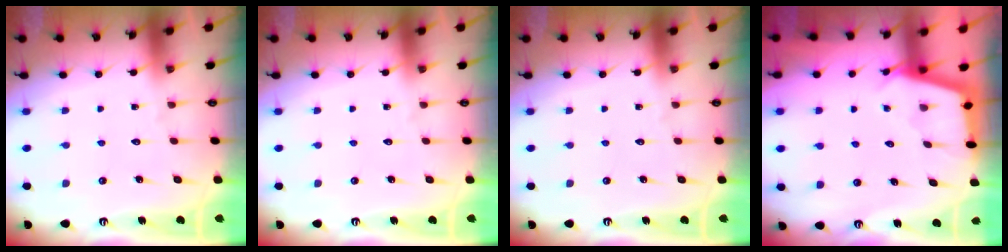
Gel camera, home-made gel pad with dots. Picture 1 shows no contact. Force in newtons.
{"total": 0.0}
{"total": 0.0}
{"total": 2.4, "press": 2.4, "slide": 0.1}